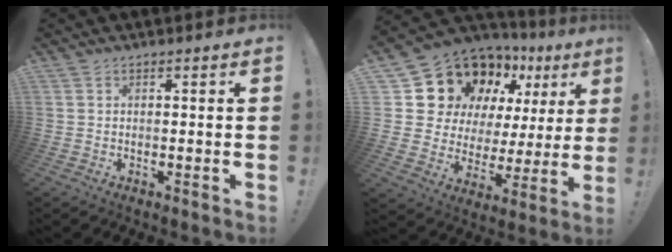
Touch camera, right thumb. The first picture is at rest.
{"total": 16.4, "force": [11.4, 9.6, 6.8], "torque": [-0.108, -0.090, 0.223]}